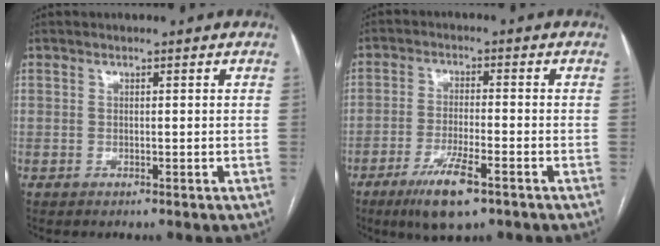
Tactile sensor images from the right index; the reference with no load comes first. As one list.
[{"total": 8.2, "force": [-4.9, 1.4, 6.4], "torque": [-0.122, -0.015, -0.082]}]